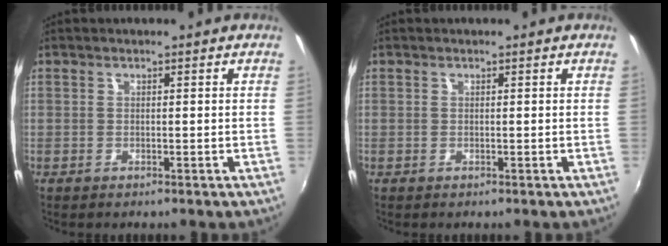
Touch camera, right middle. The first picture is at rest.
{"total": 0.0}